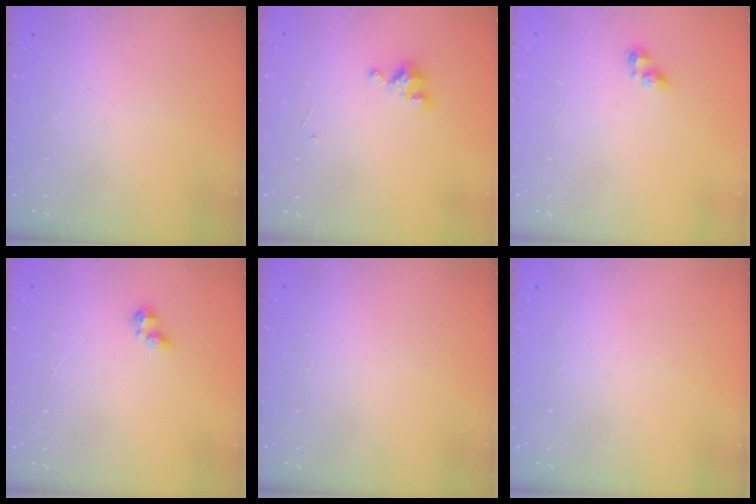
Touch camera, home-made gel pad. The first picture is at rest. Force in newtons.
{"total": 2.7, "press": 2.7, "slide": 0.3}
{"total": 5.1, "press": 5.1, "slide": 0.6}
{"total": 2.2, "press": 2.1, "slide": 0.7}
{"total": 0.0}
{"total": 0.0}